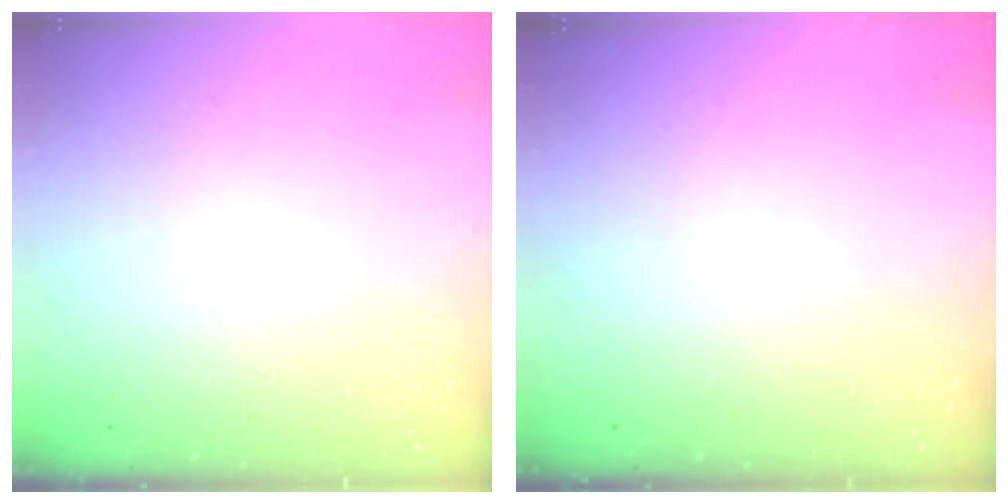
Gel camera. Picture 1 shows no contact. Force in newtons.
{"total": 0.0}